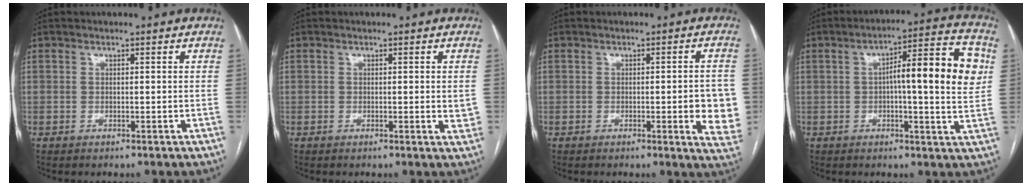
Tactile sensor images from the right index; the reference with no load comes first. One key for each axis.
{"total": 2.3, "fx": 0.0, "fy": 0.6, "fz": 2.3, "tx": -0.030, "ty": -0.004, "tz": 0.000}
{"total": 7.1, "fx": -1.1, "fy": 1.3, "fz": 6.9, "tx": -0.070, "ty": -0.005, "tz": -0.012}
{"total": 13.5, "fx": 1.9, "fy": 2.2, "fz": 13.2, "tx": -0.187, "ty": 0.030, "tz": 0.022}